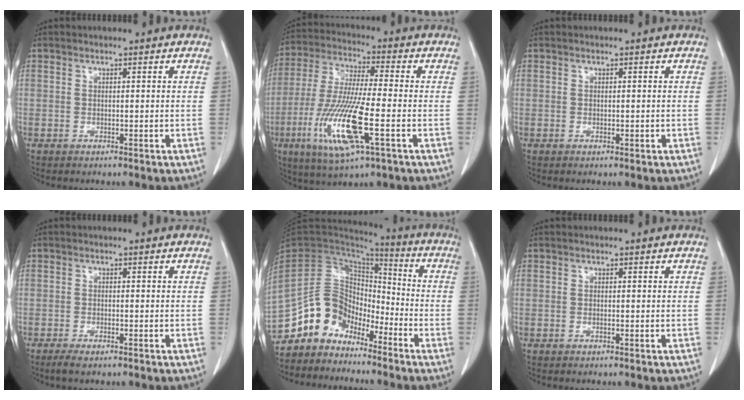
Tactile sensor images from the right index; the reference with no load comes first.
{"total": 15.4, "force": [-5.0, 1.7, 14.5], "torque": [-0.304, -0.025, -0.091]}
{"total": 0.6, "force": [-0.1, 0.1, 0.6], "torque": [-0.012, -0.002, 0.002]}
{"total": 2.7, "force": [-1.9, 0.7, 1.7], "torque": [-0.032, -0.005, -0.029]}
{"total": 11.0, "force": [-8.8, 6.3, 2.1], "torque": [-0.037, 0.060, -0.167]}
{"total": 0.0}